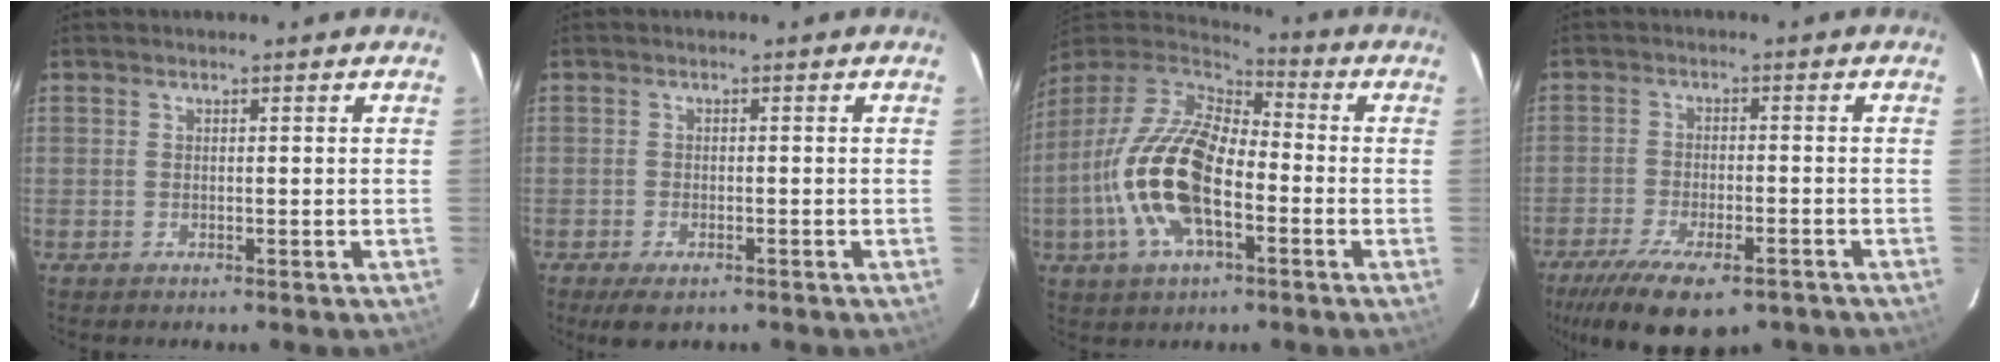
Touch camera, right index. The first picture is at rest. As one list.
[{"total": 4.4, "force": [-3.1, 1.8, 2.6], "torque": [-0.060, -0.017, -0.051]}, {"total": 18.9, "force": [-4.9, 8.9, 16.0], "torque": [-0.334, -0.008, -0.096]}, {"total": 15.8, "force": [-11.1, 5.6, 9.7], "torque": [-0.203, -0.046, -0.172]}]